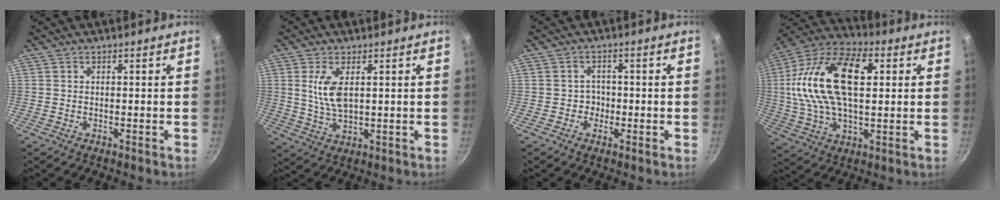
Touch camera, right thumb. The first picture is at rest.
{"total": 6.8, "force": [1.8, 3.1, 5.8], "torque": [-0.110, -0.013, 0.039]}
{"total": 2.6, "force": [-0.7, 2.4, 0.7], "torque": [0.014, 0.006, -0.014]}
{"total": 22.9, "force": [3.9, 12.5, 18.8], "torque": [-0.350, 0.018, 0.056]}